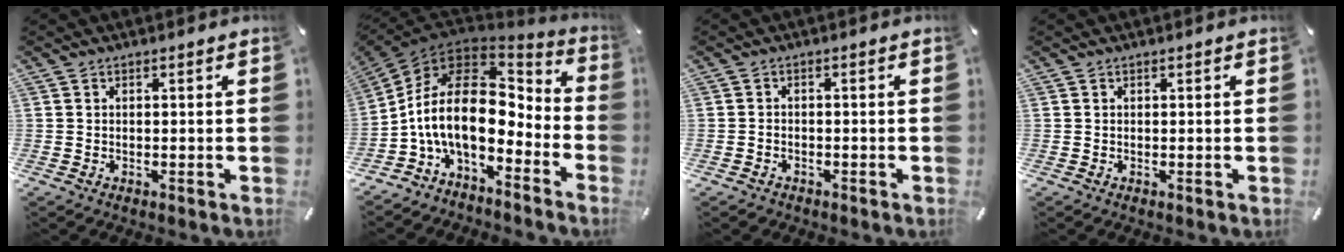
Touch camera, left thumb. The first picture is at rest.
{"total": 18.5, "force": [-2.1, 11.0, 14.7], "torque": [-0.309, -0.011, -0.039]}
{"total": 1.5, "force": [-1.1, 1.0, 0.3], "torque": [-0.008, 0.007, -0.023]}
{"total": 0.0}